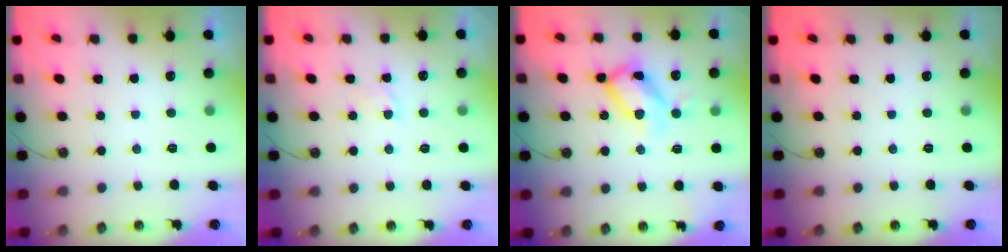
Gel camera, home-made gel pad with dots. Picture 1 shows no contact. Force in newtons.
{"total": 3.3, "press": 3.3, "slide": 0.4}
{"total": 12.2, "press": 12.1, "slide": 1.2}
{"total": 0.0}